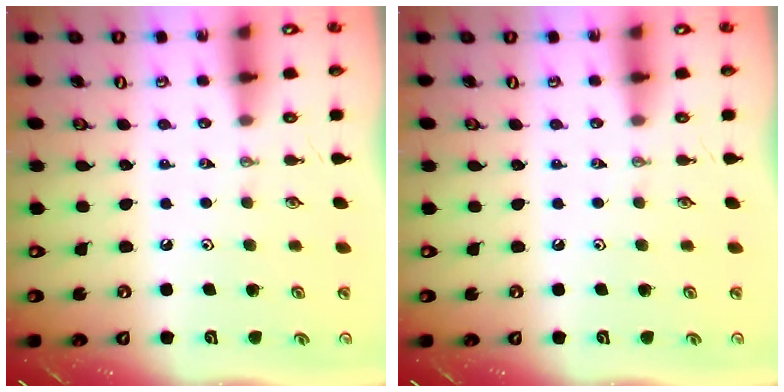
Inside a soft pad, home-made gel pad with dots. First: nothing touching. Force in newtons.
{"total": 0.0}